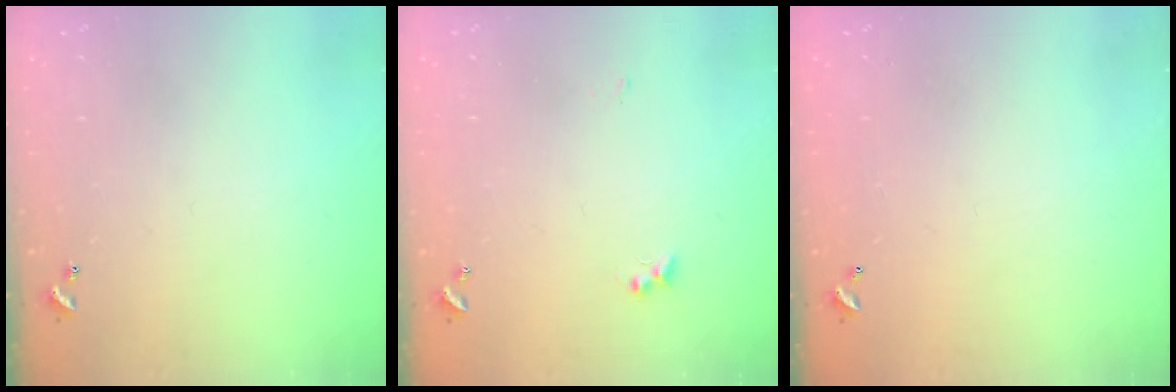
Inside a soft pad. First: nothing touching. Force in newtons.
{"total": 2.7, "press": 2.6, "slide": 0.7}
{"total": 2.9, "press": 2.9, "slide": 0.1}